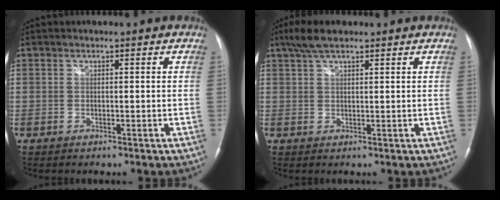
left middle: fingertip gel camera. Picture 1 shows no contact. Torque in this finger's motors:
{"motor_torque": [0.26, -0.25, -0.04, 0.04]}